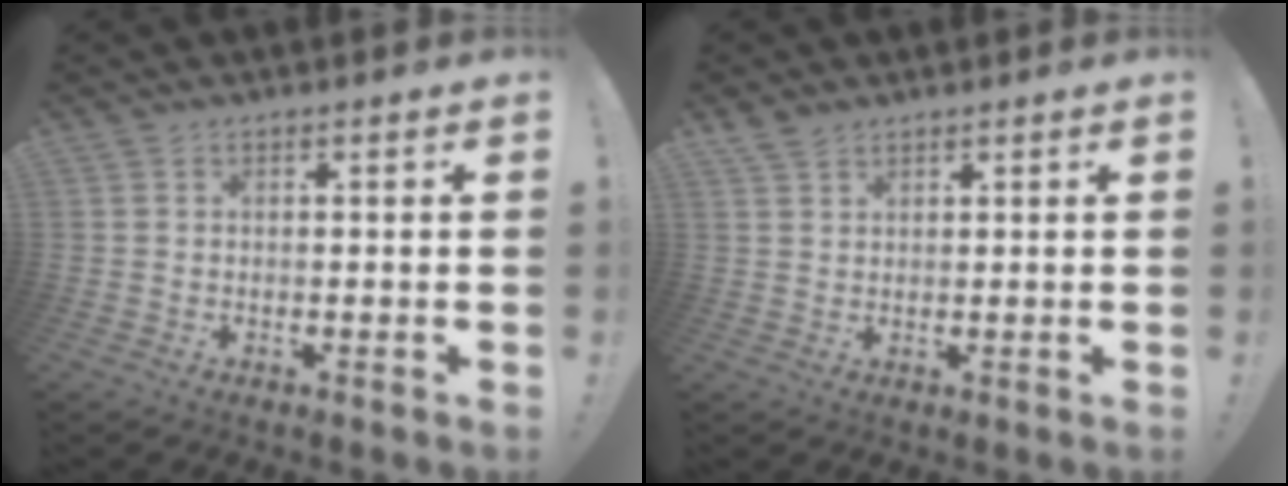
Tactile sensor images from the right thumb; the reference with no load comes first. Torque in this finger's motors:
{"motor_torque": [-0.16, 0.08, 0.23, 0.19, -0.02]}